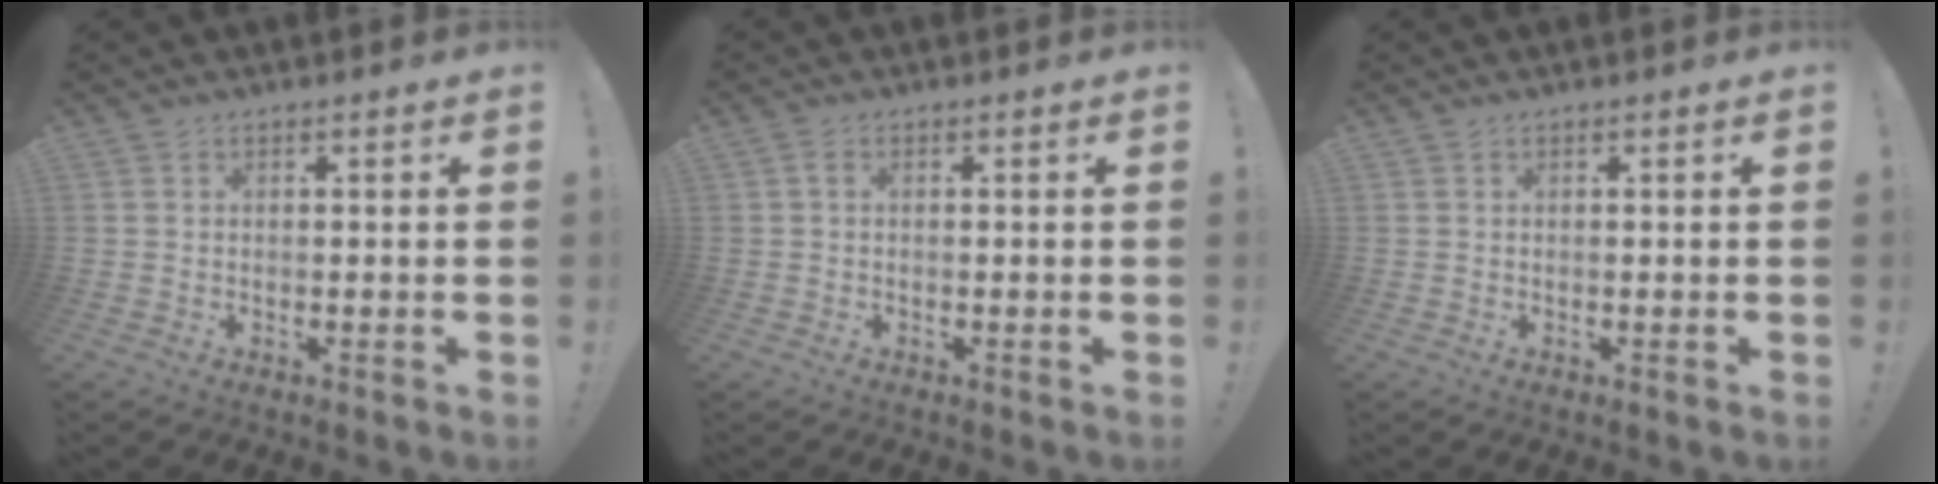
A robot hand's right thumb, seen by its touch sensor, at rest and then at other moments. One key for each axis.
{"total": 0.9, "fx": -0.1, "fy": 0.6, "fz": 0.7, "tx": -0.021, "ty": 0.006, "tz": -0.001}
{"total": 0.0}